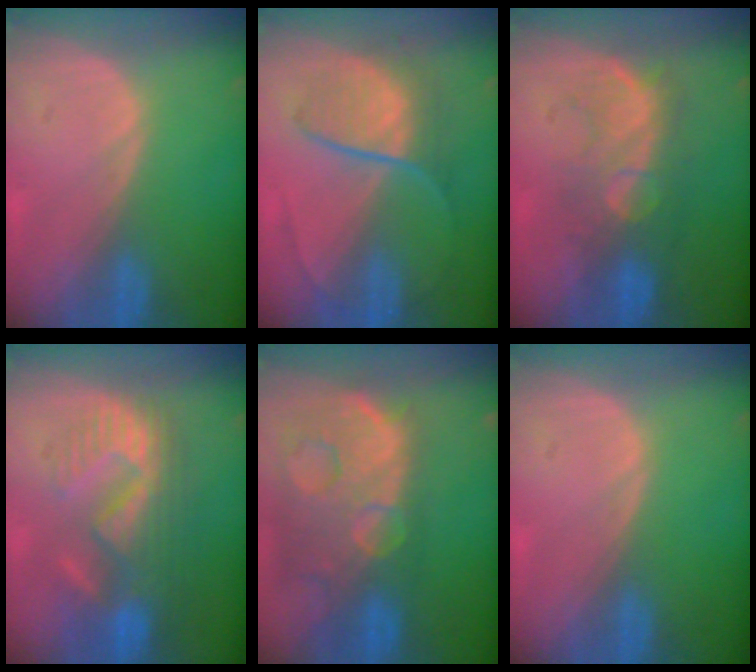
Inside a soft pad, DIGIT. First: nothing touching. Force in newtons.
{"total": 6.8, "press": 6.7, "slide": 1.2}
{"total": 7.8, "press": 7.7, "slide": 1.2}
{"total": 10.9, "press": 9.7, "slide": 4.8}
{"total": 14.2, "press": 11.5, "slide": 8.3}
{"total": 0.0}